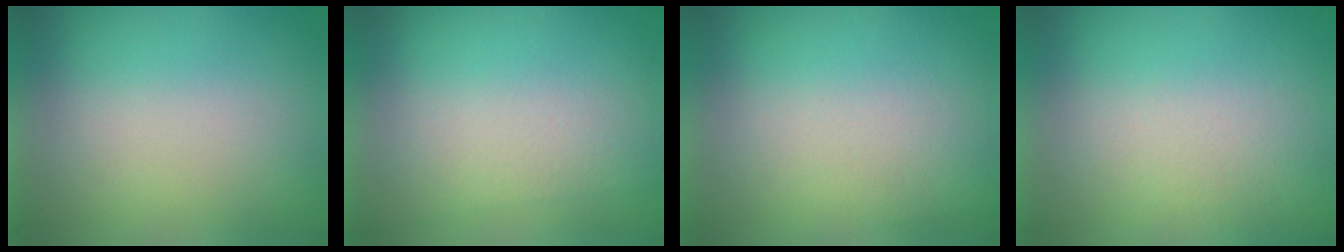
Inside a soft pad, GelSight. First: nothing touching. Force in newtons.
{"total": 2.8}
{"total": 2.6}
{"total": 2.7}